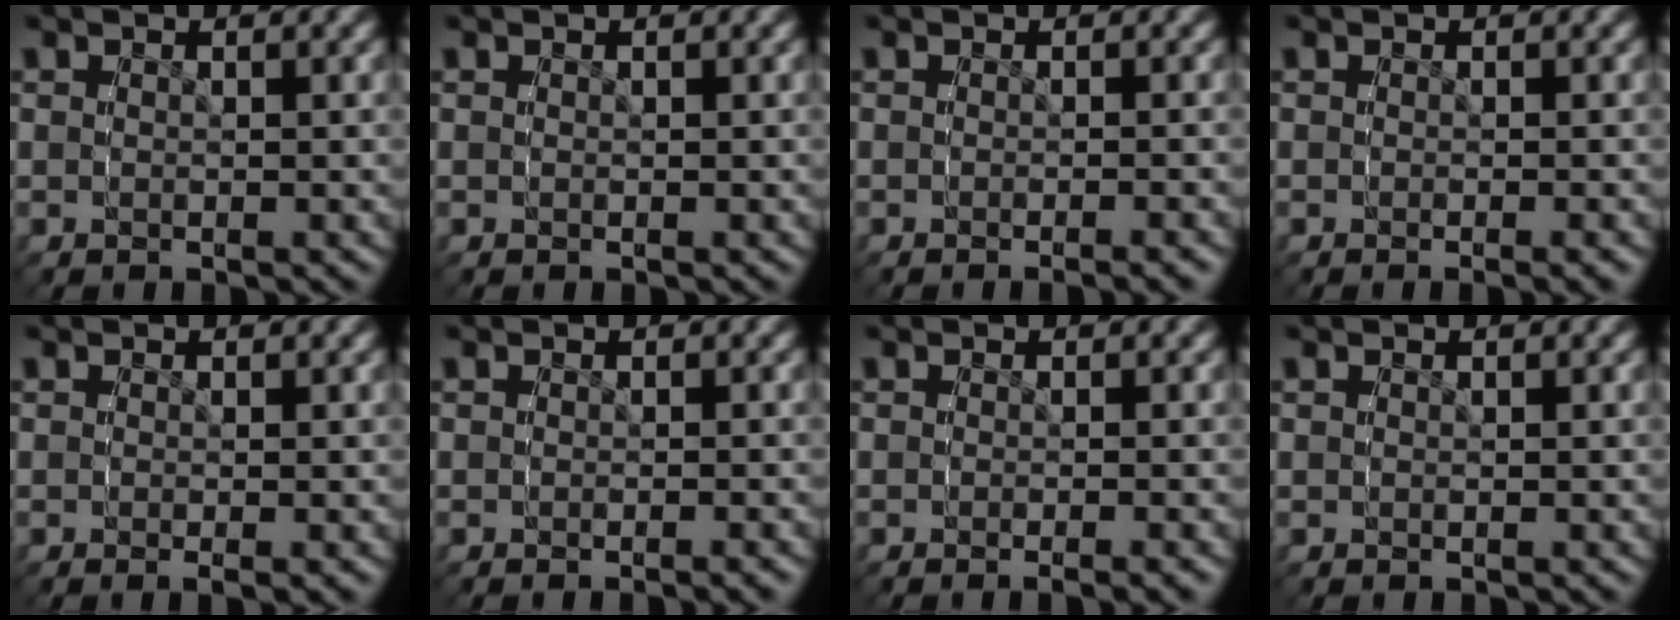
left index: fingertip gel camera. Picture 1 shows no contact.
{"total": 0.0}
{"total": 1.9, "force": [-0.7, -1.7, -0.3], "torque": [0.003, 0.007, -0.012]}
{"total": 1.6, "force": [-0.4, -1.5, -0.4], "torque": [0.006, 0.009, -0.009]}
{"total": 1.7, "force": [0.1, -1.6, -0.6], "torque": [0.012, 0.011, -0.003]}
{"total": 1.5, "force": [-0.7, -1.3, -0.2], "torque": [0.001, 0.005, -0.011]}
{"total": 2.0, "force": [-0.5, -1.9, -0.4], "torque": [0.008, 0.010, -0.010]}
{"total": 0.0}